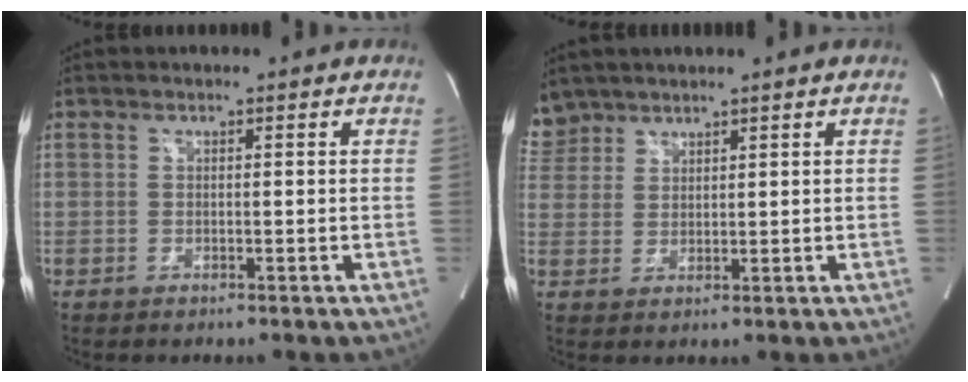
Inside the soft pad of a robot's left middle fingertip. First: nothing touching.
{"total": 4.5, "force": [3.9, 2.2, -0.3], "torque": [0.005, 0.013, 0.085]}